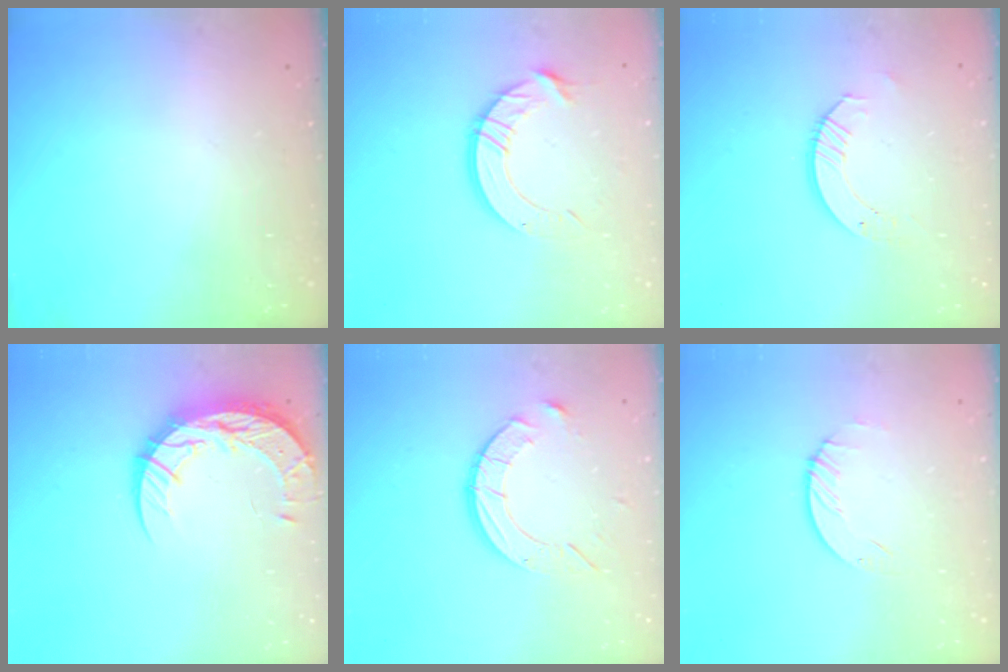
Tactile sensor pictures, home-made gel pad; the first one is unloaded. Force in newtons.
{"total": 12.6, "press": 12.6, "slide": 1.3}
{"total": 5.7, "press": 5.7, "slide": 0.3}
{"total": 13.5, "press": 13.5, "slide": 1.0}
{"total": 9.8, "press": 9.8, "slide": 0.9}
{"total": 1.9, "press": 1.9, "slide": 0.2}